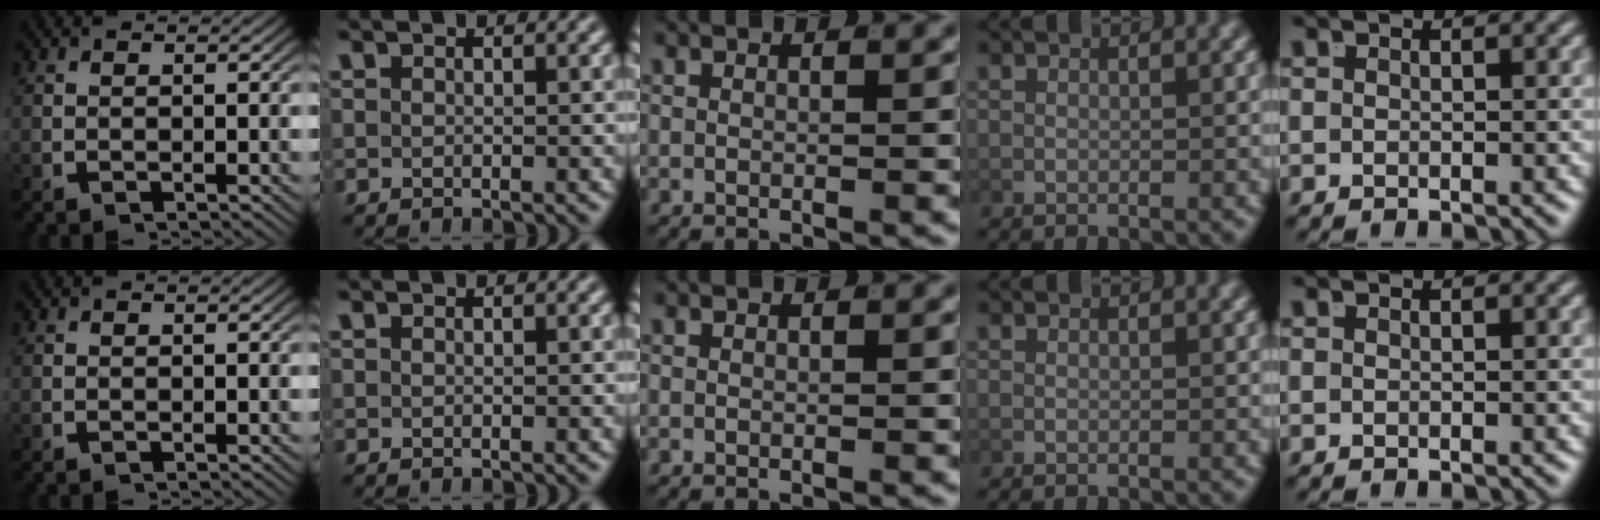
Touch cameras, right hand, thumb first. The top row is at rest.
{}